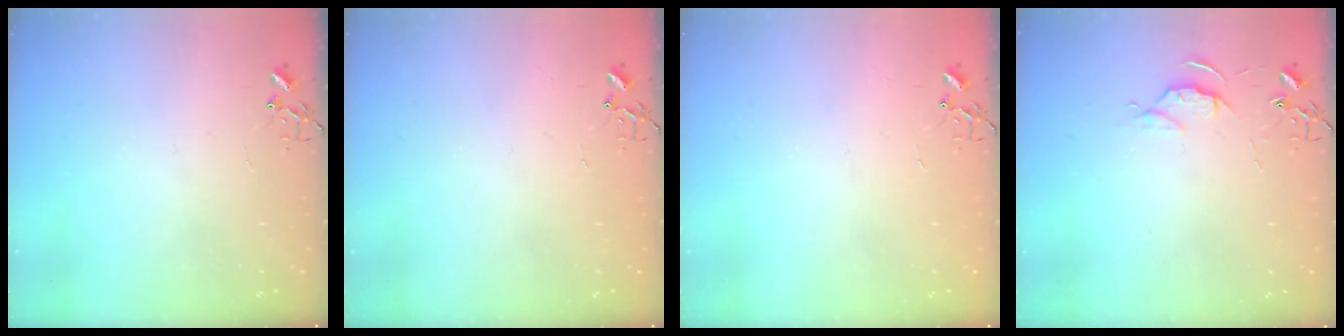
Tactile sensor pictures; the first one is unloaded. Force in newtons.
{"total": 1.5, "press": 1.5, "slide": 0.3}
{"total": 1.5, "press": 1.5, "slide": 0.3}
{"total": 5.7, "press": 5.6, "slide": 0.6}